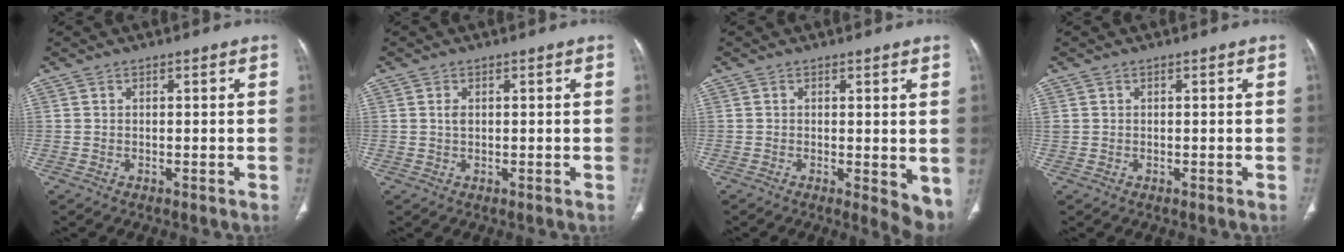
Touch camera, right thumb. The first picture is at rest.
{"total": 1.2, "force": [0.3, 0.8, 0.9], "torque": [-0.016, -0.001, 0.006]}
{"total": 5.8, "force": [-0.3, 2.2, 5.3], "torque": [-0.062, -0.015, -0.003]}
{"total": 1.1, "force": [0.3, 1.0, 0.4], "torque": [-0.004, 0.005, 0.006]}